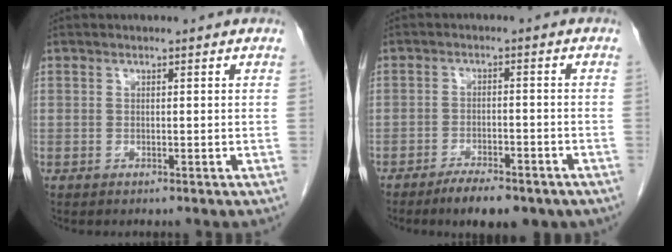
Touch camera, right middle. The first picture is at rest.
{"total": 7.9, "force": [-5.9, 2.5, 4.7], "torque": [-0.066, -0.006, -0.085]}